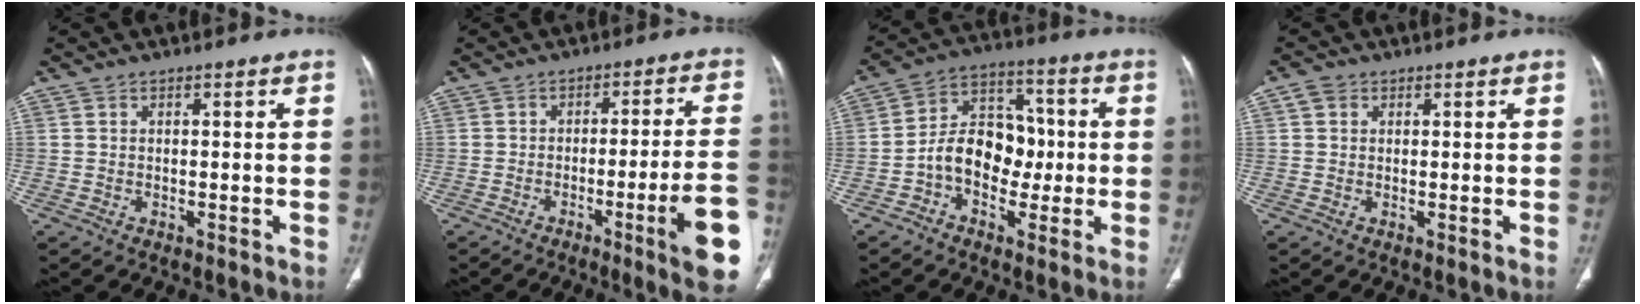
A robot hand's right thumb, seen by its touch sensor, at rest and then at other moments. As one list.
[{"total": 13.1, "force": [-5.1, 0.5, 12.1], "torque": [-0.156, 0.015, -0.070]}, {"total": 11.9, "force": [-1.8, 8.7, 7.9], "torque": [-0.095, 0.042, -0.041]}, {"total": 2.1, "force": [0.8, 1.8, 0.9], "torque": [-0.011, 0.003, 0.011]}]